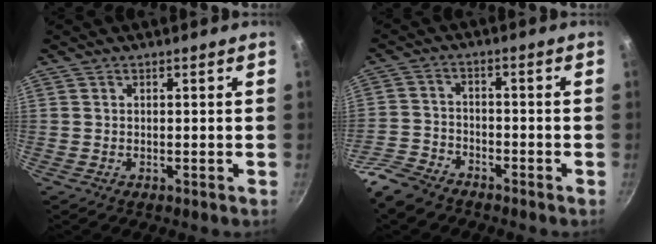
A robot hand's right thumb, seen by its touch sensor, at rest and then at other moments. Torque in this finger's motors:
{"motor_torque": [0.94, 0.08, 0.66, -0.62, 0.02]}